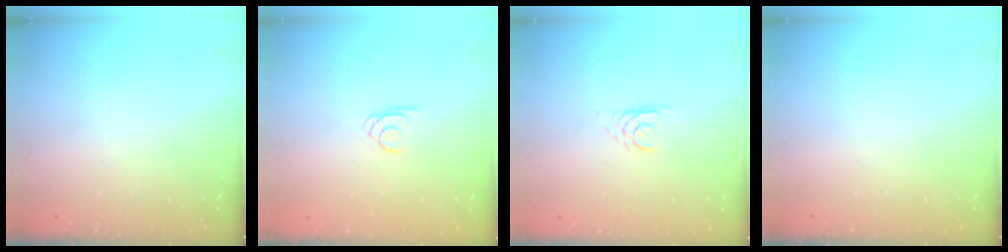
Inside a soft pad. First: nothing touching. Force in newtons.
{"total": 1.3, "press": 1.3, "slide": 0.1}
{"total": 2.6, "press": 2.6, "slide": 0.3}
{"total": 0.0}